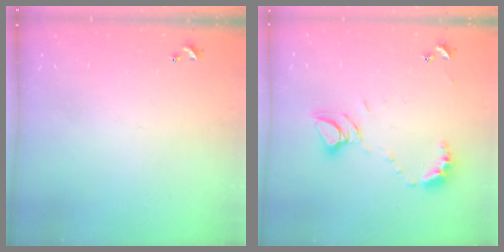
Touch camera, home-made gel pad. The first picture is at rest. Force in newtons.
{"total": 9.0, "press": 9.0, "slide": 0.9}